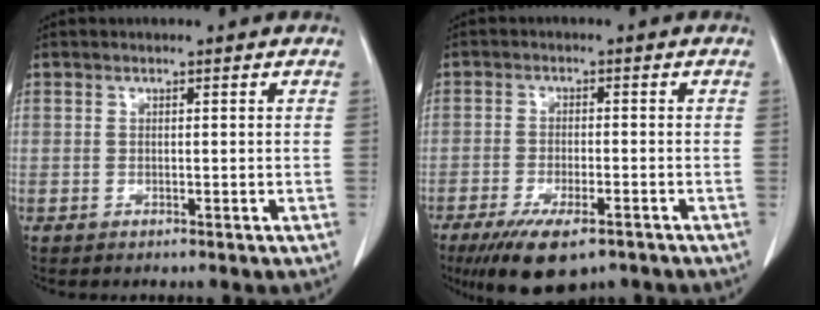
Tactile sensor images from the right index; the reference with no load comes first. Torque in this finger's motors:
{"motor_torque": [1.25, -0.89, 0.51, 0.12]}